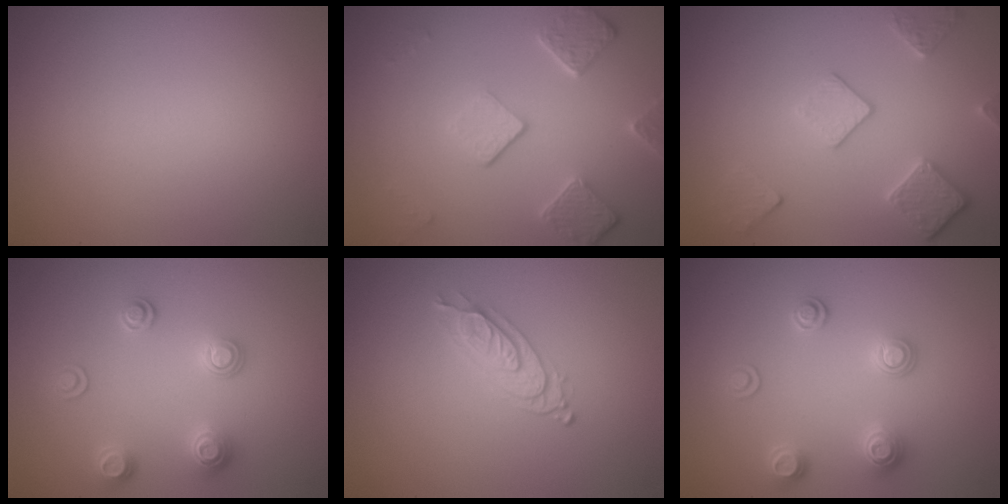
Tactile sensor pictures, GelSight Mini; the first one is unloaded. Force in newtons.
{"total": 4.1, "press": 3.2, "slide": 2.7}
{"total": 3.6, "press": 3.1, "slide": 1.8}
{"total": 2.6, "press": 2.6, "slide": 0.6}
{"total": 2.5, "press": 2.1, "slide": 1.4}
{"total": 2.6, "press": 2.6, "slide": 0.5}